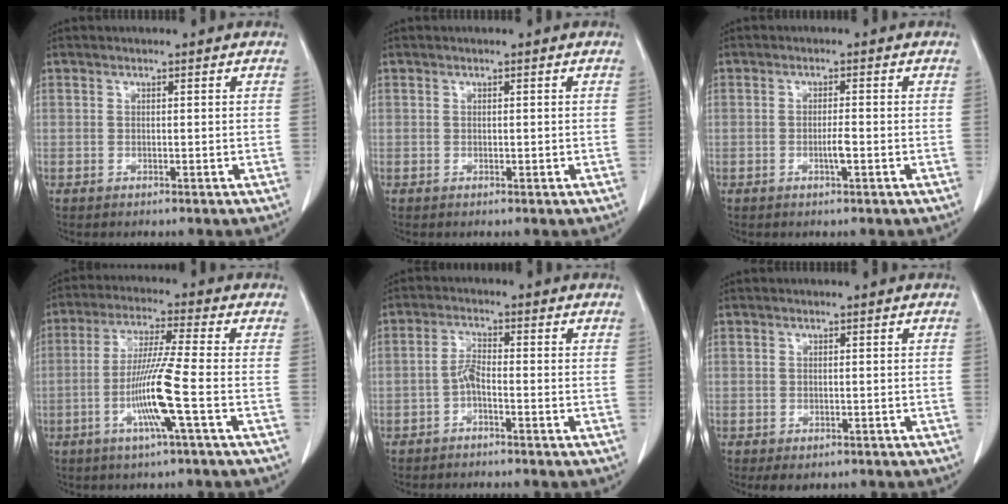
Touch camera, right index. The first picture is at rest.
{"total": 0.0}
{"total": 2.0, "force": [-0.6, 0.1, 1.9], "torque": [-0.036, -0.001, -0.011]}
{"total": 9.9, "force": [-3.0, -1.2, 9.3], "torque": [-0.184, -0.012, -0.061]}
{"total": 2.5, "force": [-1.2, 0.6, 2.1], "torque": [-0.043, 0.005, -0.026]}
{"total": 2.2, "force": [-1.4, 1.3, 1.1], "torque": [-0.010, -0.002, -0.011]}